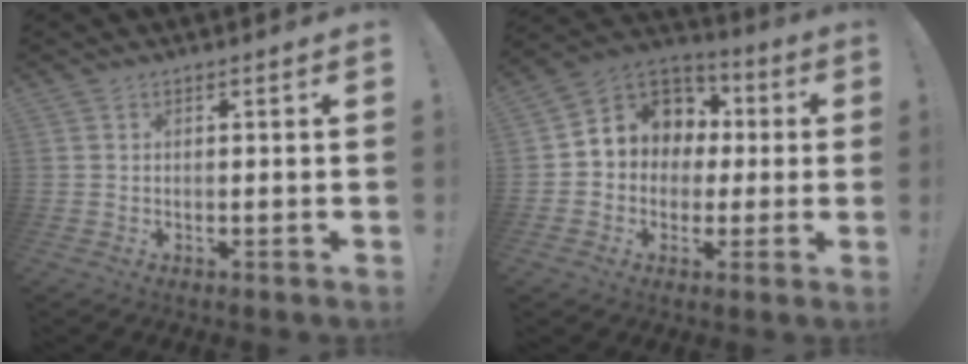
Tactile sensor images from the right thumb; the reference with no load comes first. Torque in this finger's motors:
{"motor_torque": [0.50, 0.24, 0.12, 0.48, 0.05]}